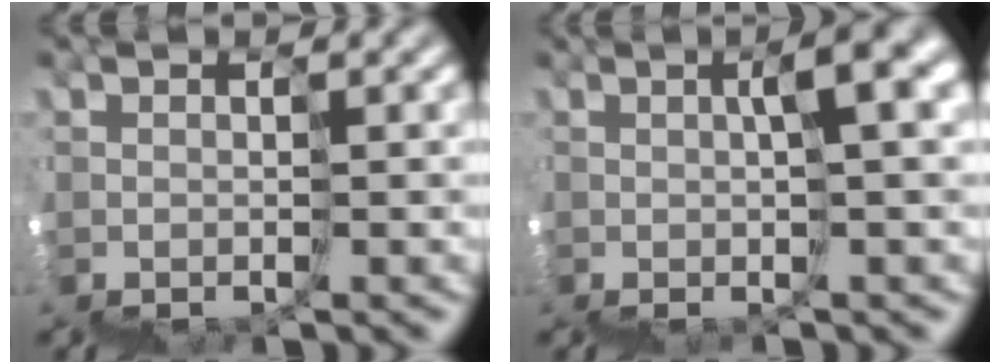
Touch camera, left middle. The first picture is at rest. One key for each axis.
{"total": 6.9, "fx": 1.8, "fy": 1.7, "fz": 6.5, "tx": -0.085, "ty": 0.026, "tz": 0.031}